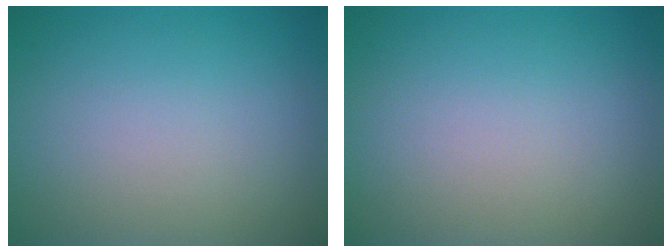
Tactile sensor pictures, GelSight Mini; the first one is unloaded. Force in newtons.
{"total": 0.0}